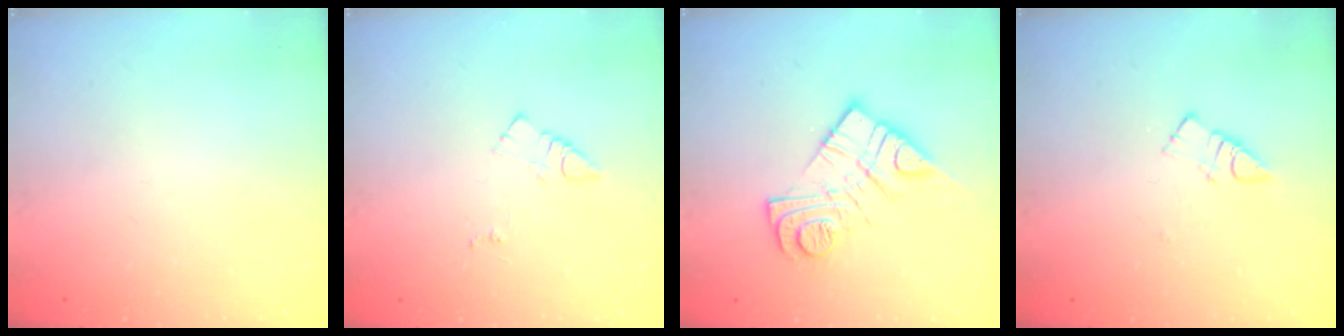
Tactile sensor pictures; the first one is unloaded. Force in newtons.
{"total": 7.2, "press": 7.2, "slide": 0.6}
{"total": 13.9, "press": 13.8, "slide": 1.2}
{"total": 4.8, "press": 4.7, "slide": 0.8}